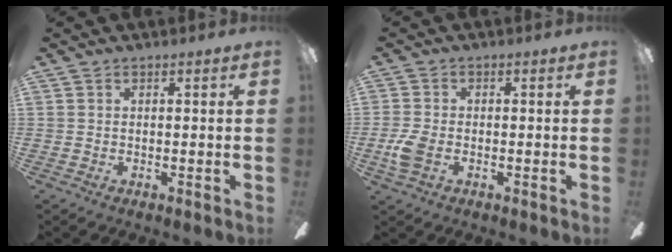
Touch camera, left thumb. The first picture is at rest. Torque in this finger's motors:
{"motor_torque": [-0.05, 0.06, -0.14, 0.06, 0.03]}